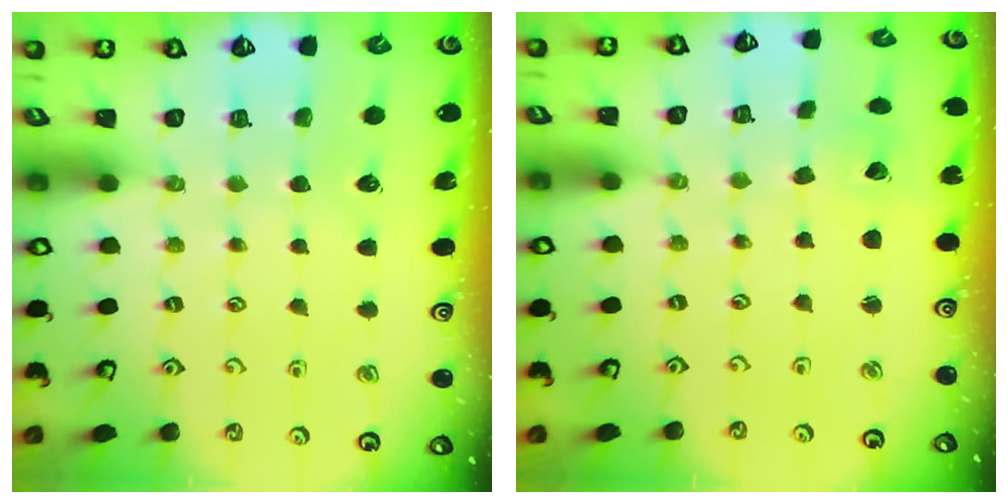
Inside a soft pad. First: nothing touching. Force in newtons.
{"total": 2.0, "press": 2.0, "slide": 0.2}